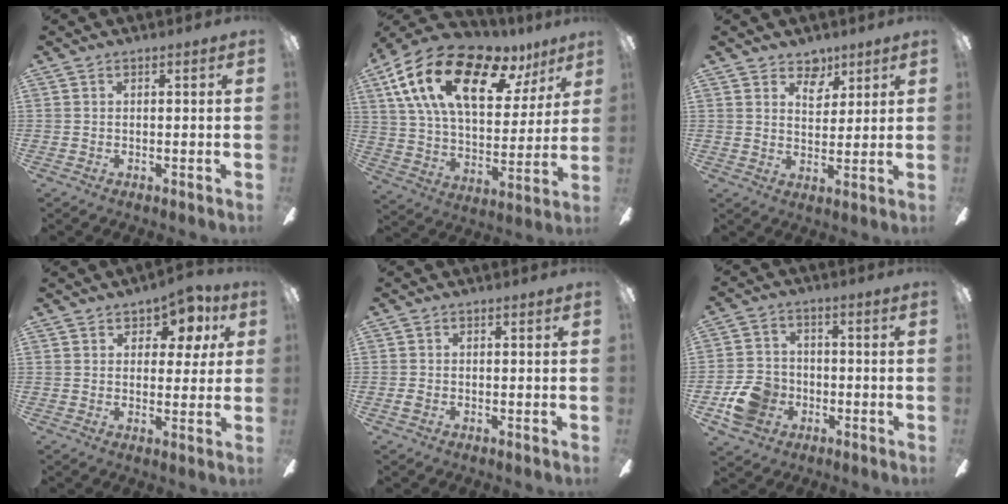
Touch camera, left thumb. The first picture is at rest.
{"total": 23.8, "force": [12.9, 11.6, 16.2], "torque": [-0.283, -0.055, 0.222]}
{"total": 5.9, "force": [4.1, 3.9, 1.7], "torque": [-0.017, -0.016, 0.073]}
{"total": 7.1, "force": [3.9, 4.7, 3.5], "torque": [-0.039, -0.016, 0.066]}
{"total": 1.0, "force": [-0.4, 0.7, 0.6], "torque": [-0.011, 0.003, -0.009]}
{"total": 10.1, "force": [-3.9, 8.3, 4.2], "torque": [-0.098, 0.031, -0.070]}